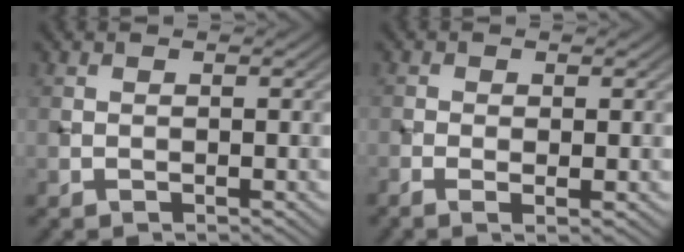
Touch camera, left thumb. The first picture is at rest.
{"total": 1.9, "force": [-0.5, 0.5, 1.8], "torque": [-0.038, -0.005, -0.012]}